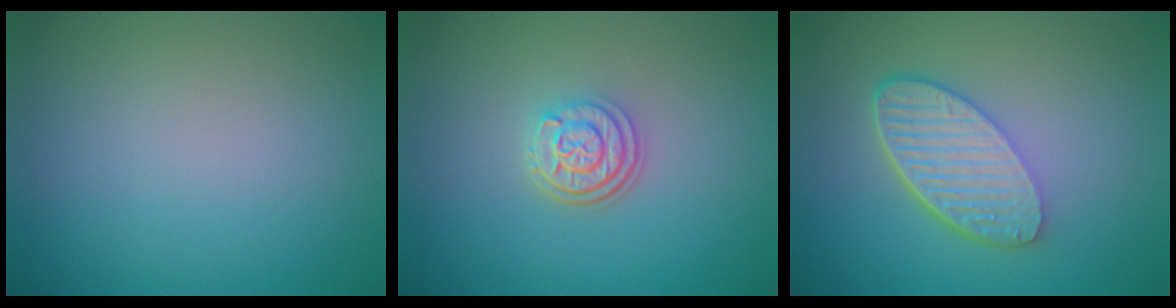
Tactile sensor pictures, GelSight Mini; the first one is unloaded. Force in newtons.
{"total": 3.0, "press": 2.4, "slide": 1.7}
{"total": 5.8, "press": 4.3, "slide": 4.0}